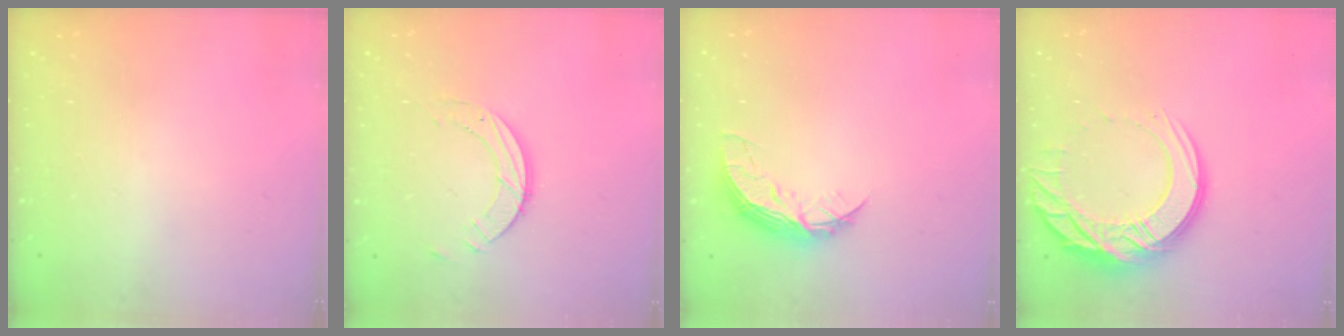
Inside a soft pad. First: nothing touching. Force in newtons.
{"total": 5.8, "press": 5.8, "slide": 0.4}
{"total": 7.7, "press": 7.7, "slide": 0.2}
{"total": 17.9, "press": 17.8, "slide": 1.7}